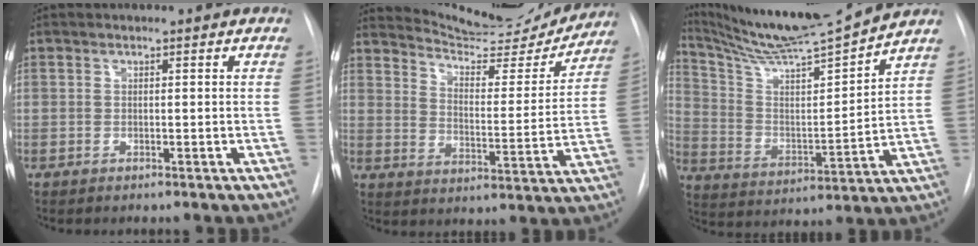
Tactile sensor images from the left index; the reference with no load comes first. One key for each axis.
{"total": 15.3, "fx": 14.9, "fy": 2.0, "fz": 3.2, "tx": -0.044, "ty": -0.046, "tz": 0.198}
{"total": 16.0, "fx": 14.7, "fy": -1.4, "fz": 6.3, "tx": -0.120, "ty": -0.024, "tz": 0.251}